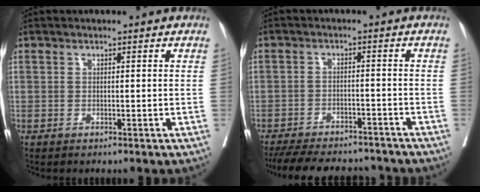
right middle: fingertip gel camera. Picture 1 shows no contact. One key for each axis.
{"total": 16.1, "fx": -14.3, "fy": 4.2, "fz": 6.0, "tx": -0.131, "ty": -0.010, "tz": -0.196}